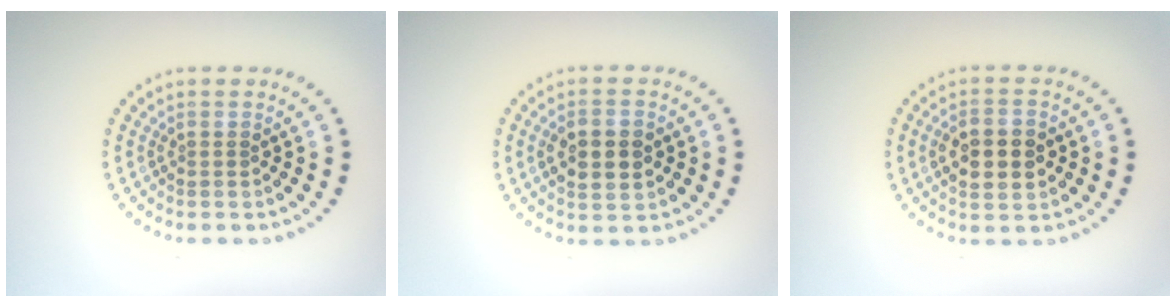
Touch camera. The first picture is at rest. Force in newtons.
{"total": 4.5, "press": 4.5, "slide": 0.5}
{"total": 4.6, "press": 4.6, "slide": 0.2}